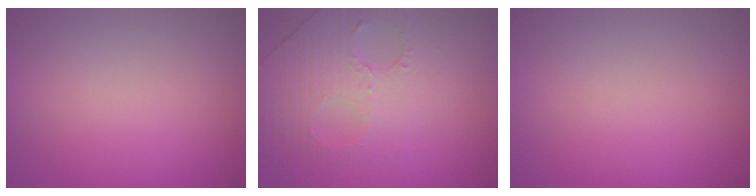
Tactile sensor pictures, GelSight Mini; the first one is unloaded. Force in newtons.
{"total": 4.0, "press": 3.5, "slide": 1.9}
{"total": 0.0}